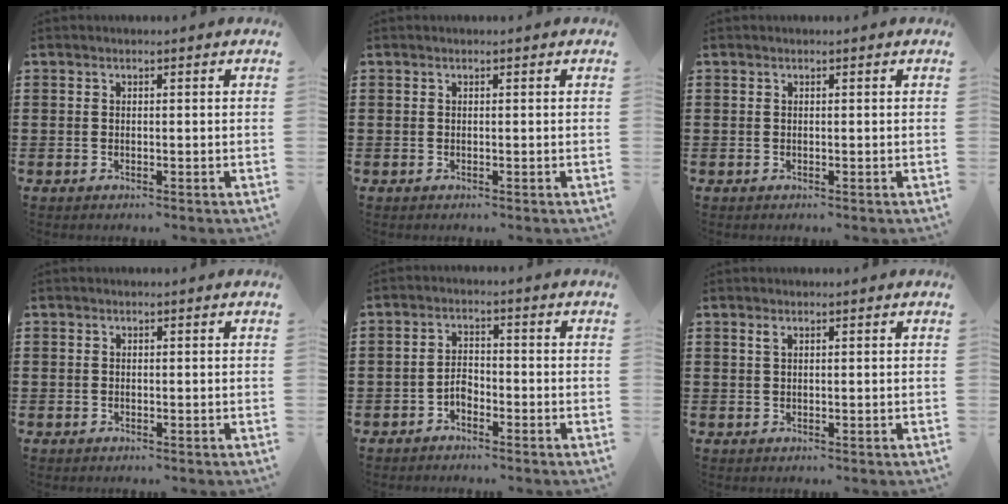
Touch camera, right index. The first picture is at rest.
{"total": 0.0}
{"total": 0.0}
{"total": 0.6, "force": [-0.3, 0.5, 0.1], "torque": [-0.003, 0.002, -0.006]}
{"total": 2.5, "force": [-1.8, 1.4, 1.1], "torque": [-0.026, 0.006, -0.037]}
{"total": 0.7, "force": [0.4, 0.1, 0.5], "torque": [-0.013, -0.001, 0.007]}